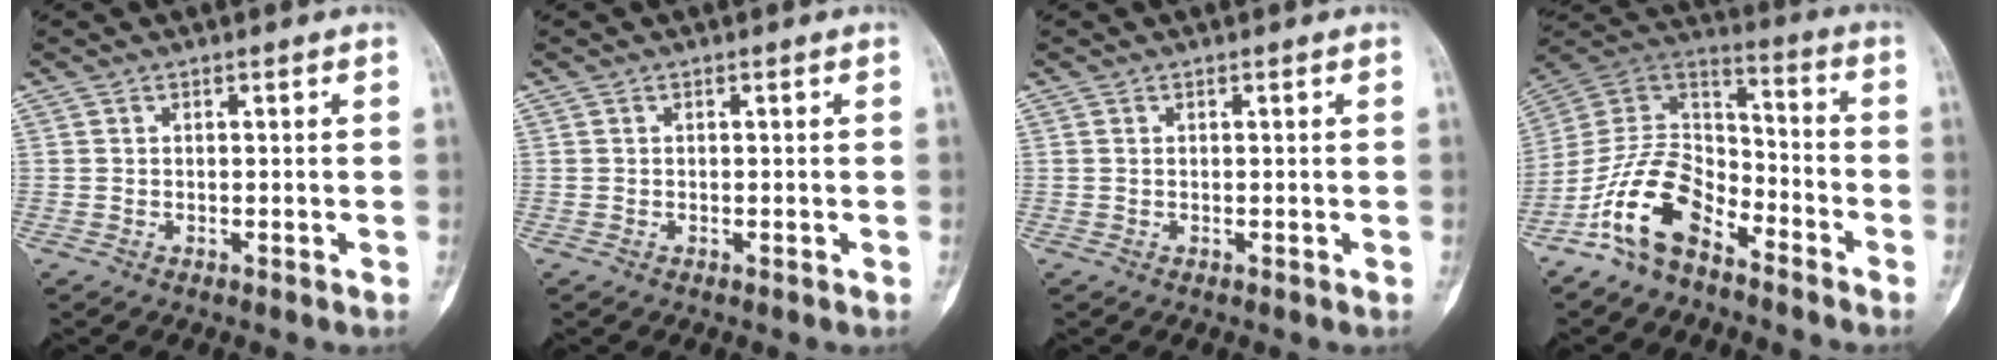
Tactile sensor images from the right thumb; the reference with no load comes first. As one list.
[{"total": 0.0}, {"total": 0.0}, {"total": 14.5, "force": [-9.2, 7.7, 8.2], "torque": [-0.143, 0.084, -0.184]}]